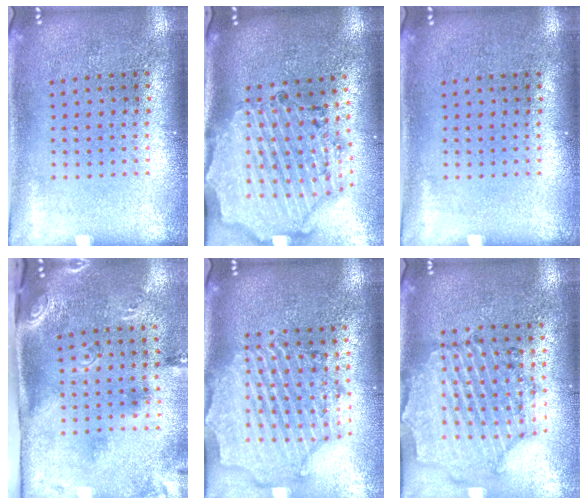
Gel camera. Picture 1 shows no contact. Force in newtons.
{"total": 2.7, "press": 2.4, "slide": 1.1}
{"total": 0.0}
{"total": 2.9, "press": 1.9, "slide": 2.2}
{"total": 2.6, "press": 2.4, "slide": 1.1}
{"total": 1.4, "press": 1.4, "slide": 0.2}